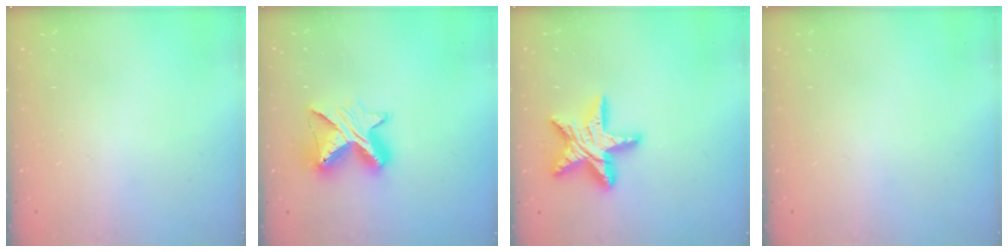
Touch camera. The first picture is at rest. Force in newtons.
{"total": 10.3, "press": 10.3, "slide": 1.0}
{"total": 17.4, "press": 17.4, "slide": 1.6}
{"total": 0.0}